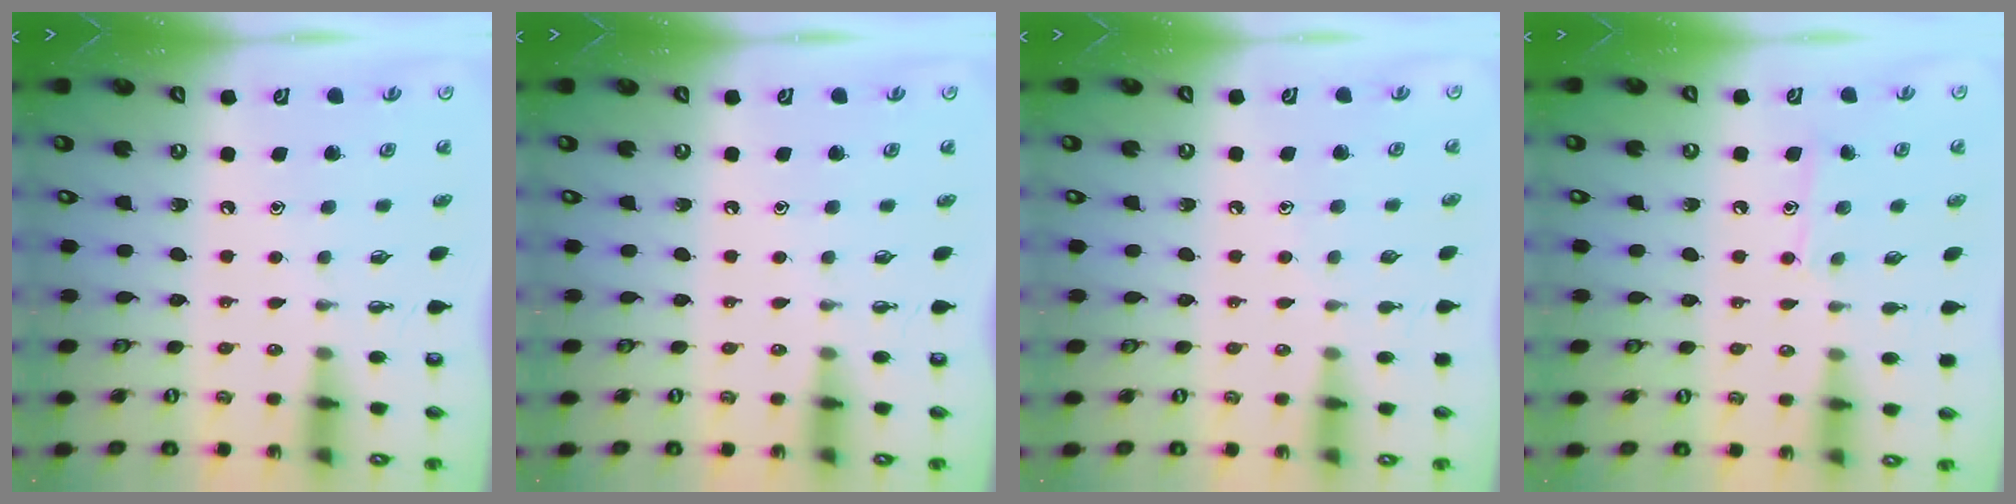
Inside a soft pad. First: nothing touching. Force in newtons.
{"total": 0.0}
{"total": 4.3, "press": 4.3, "slide": 0.5}
{"total": 7.8, "press": 7.8, "slide": 0.0}